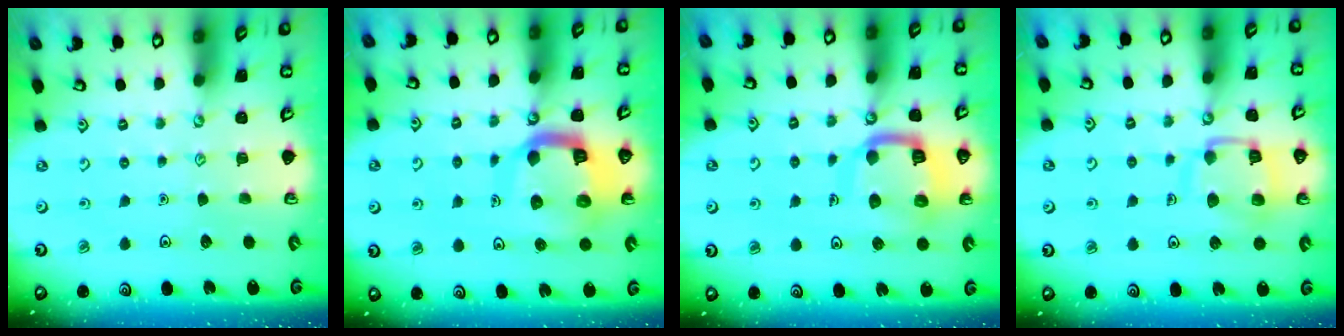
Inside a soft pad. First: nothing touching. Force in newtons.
{"total": 12.1, "press": 12.0, "slide": 1.4}
{"total": 13.1, "press": 13.0, "slide": 1.7}
{"total": 13.0, "press": 12.9, "slide": 1.5}